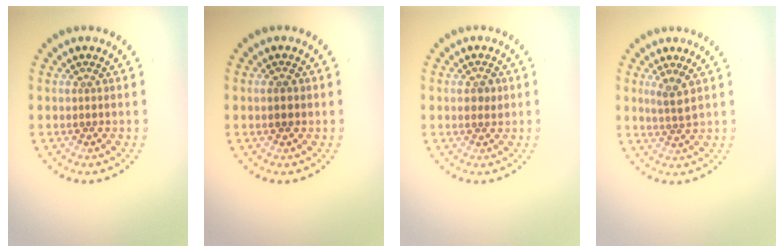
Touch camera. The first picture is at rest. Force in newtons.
{"total": 1.5, "press": 1.5, "slide": 0.0}
{"total": 1.5, "press": 1.5, "slide": 0.3}
{"total": 1.9, "press": 1.3, "slide": 1.3}